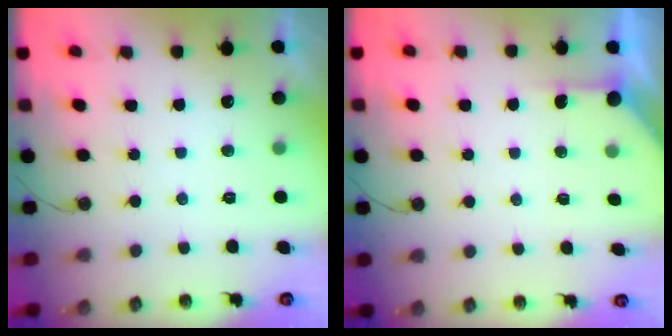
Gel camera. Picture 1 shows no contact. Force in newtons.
{"total": 1.9, "press": 1.9, "slide": 0.3}